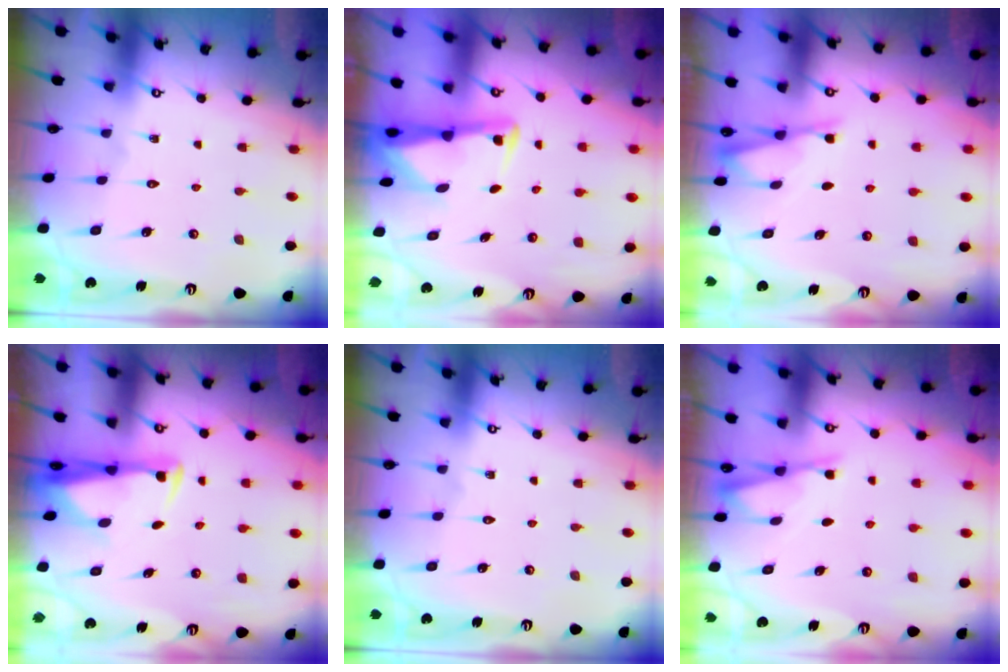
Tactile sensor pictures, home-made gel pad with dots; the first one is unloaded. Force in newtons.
{"total": 4.1, "press": 4.0, "slide": 0.9}
{"total": 2.4, "press": 2.4, "slide": 0.4}
{"total": 2.9, "press": 2.7, "slide": 0.9}
{"total": 0.0}
{"total": 2.4, "press": 2.4, "slide": 0.4}